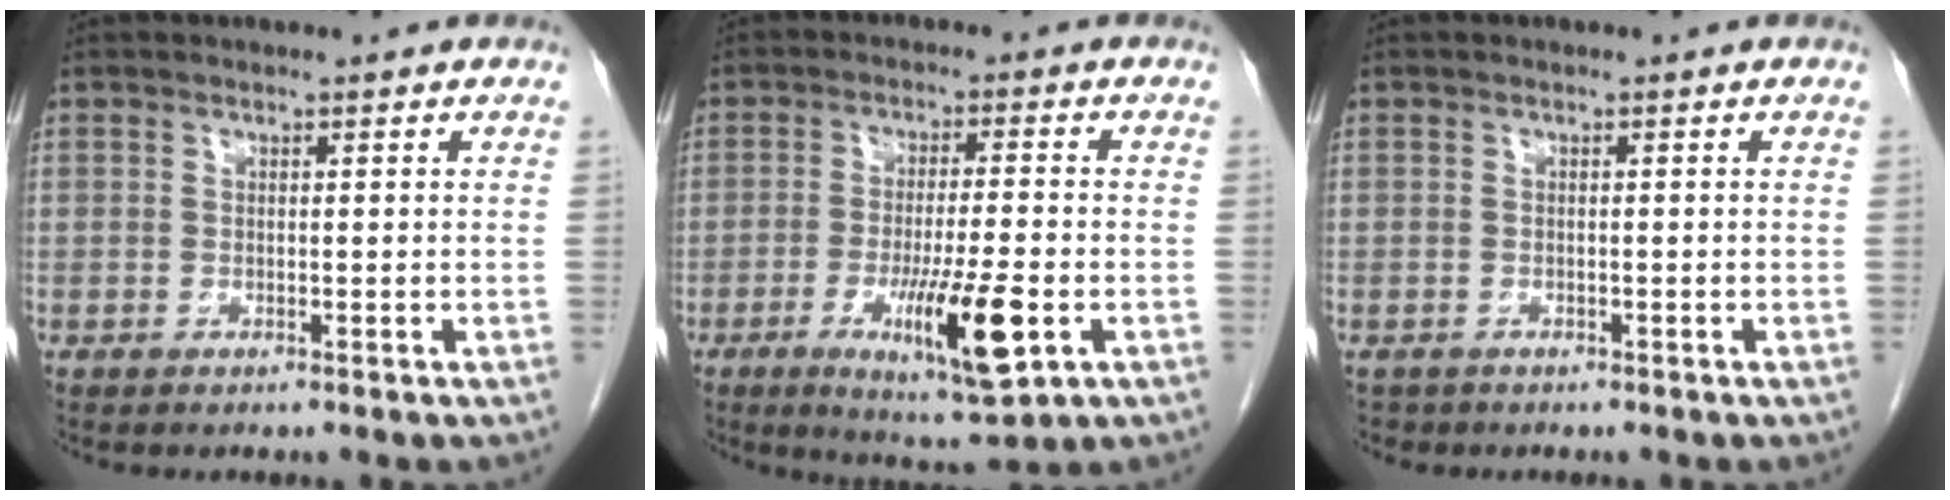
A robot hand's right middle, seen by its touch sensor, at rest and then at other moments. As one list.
[{"total": 11.3, "force": [-4.0, 1.3, 10.5], "torque": [-0.176, -0.027, -0.059]}, {"total": 1.1, "force": [-0.8, 0.7, 0.0], "torque": [-0.011, 0.000, -0.013]}]